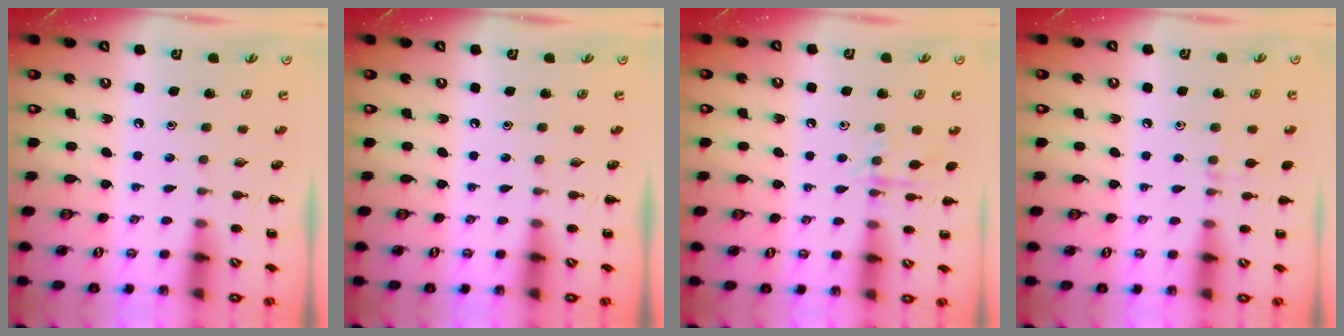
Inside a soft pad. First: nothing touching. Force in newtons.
{"total": 0.0}
{"total": 8.2, "press": 8.1, "slide": 1.3}
{"total": 6.9, "press": 6.3, "slide": 2.7}